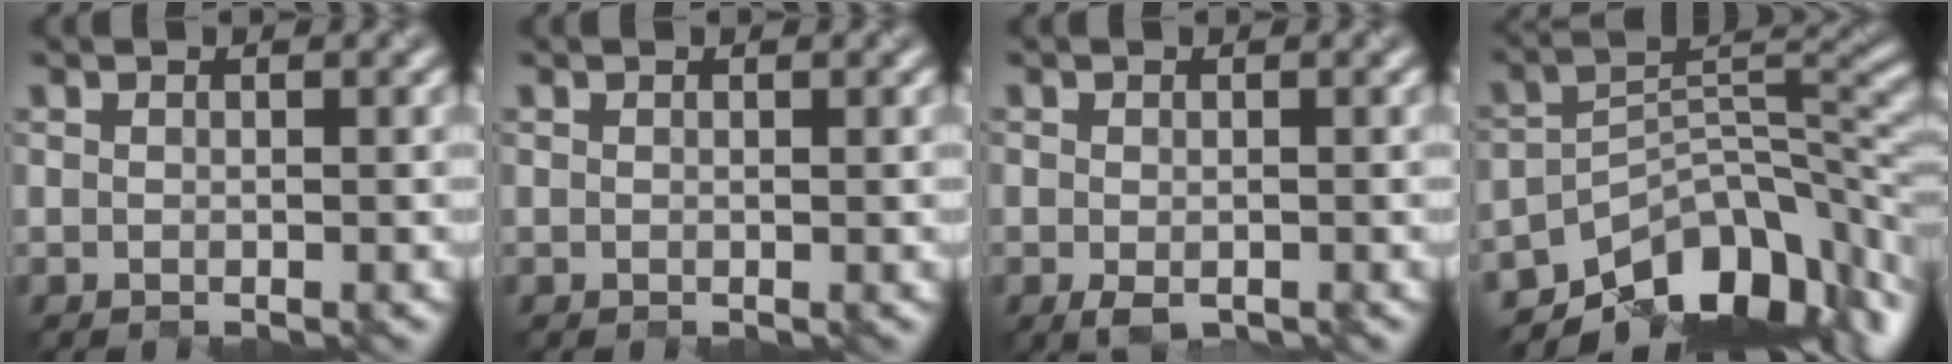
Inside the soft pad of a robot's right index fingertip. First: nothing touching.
{"total": 0.0}
{"total": 1.5, "force": [-1.4, 0.4, 0.5], "torque": [-0.021, -0.010, -0.014]}
{"total": 10.2, "force": [-7.5, 4.8, 5.1], "torque": [-0.071, -0.004, -0.134]}